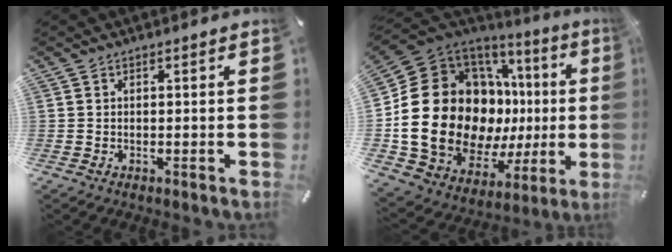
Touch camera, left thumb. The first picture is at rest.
{"total": 31.6, "force": [0.5, 21.3, 23.4], "torque": [-0.406, -0.064, 0.066]}